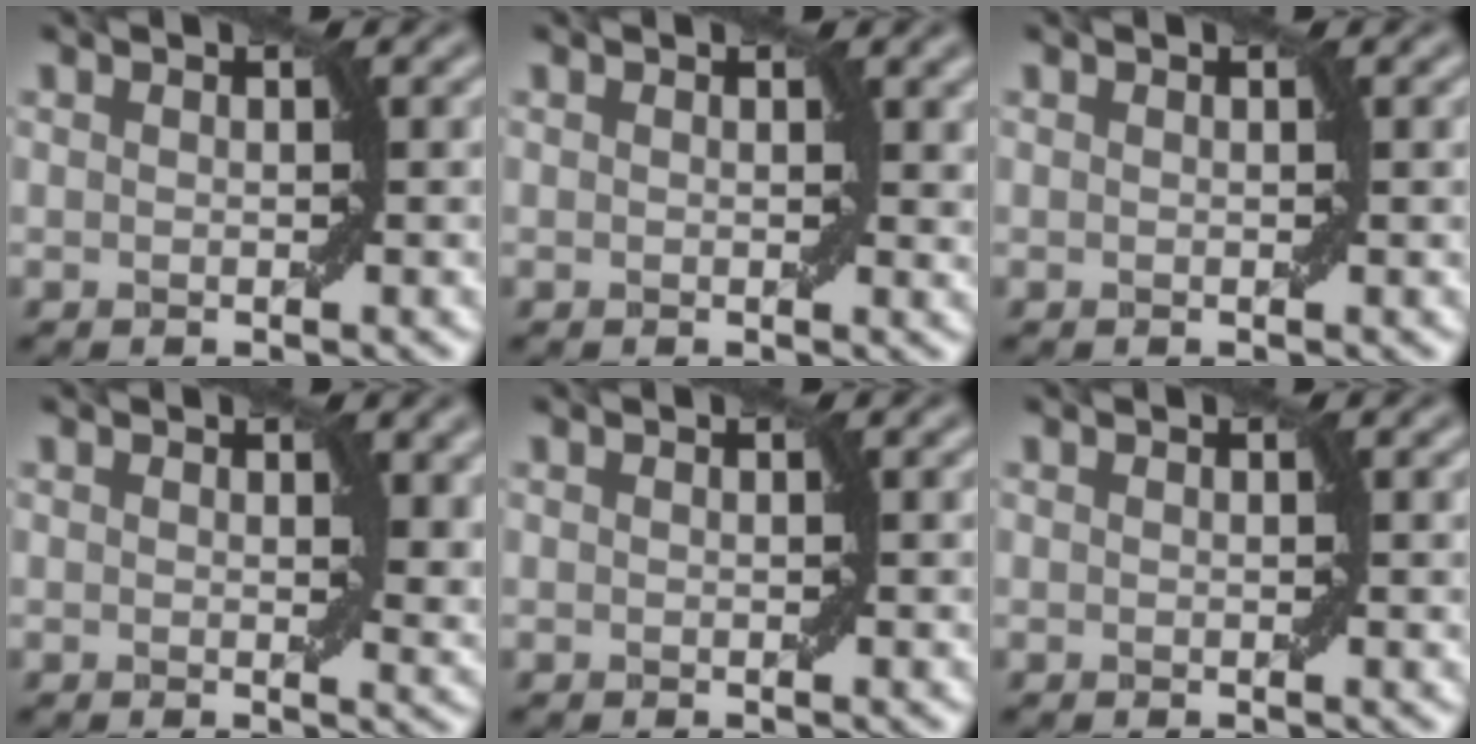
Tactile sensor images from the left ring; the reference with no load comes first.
{"total": 1.1, "force": [0.6, 0.6, 0.7], "torque": [-0.003, -0.004, 0.009]}
{"total": 0.0}
{"total": 2.2, "force": [1.0, 1.0, 1.8], "torque": [-0.018, -0.007, 0.018]}
{"total": 0.0}
{"total": 0.0}